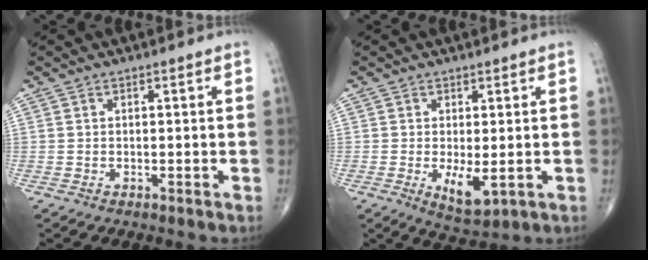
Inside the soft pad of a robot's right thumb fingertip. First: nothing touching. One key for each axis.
{"total": 5.2, "fx": -0.9, "fy": 2.1, "fz": 4.7, "tx": -0.075, "ty": -0.016, "tz": -0.006}